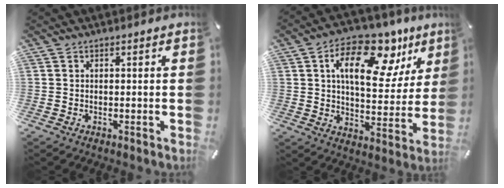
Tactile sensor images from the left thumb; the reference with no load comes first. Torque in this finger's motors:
{"motor_torque": [0.84, 0.48, 1.75, -1.02, 0.44]}